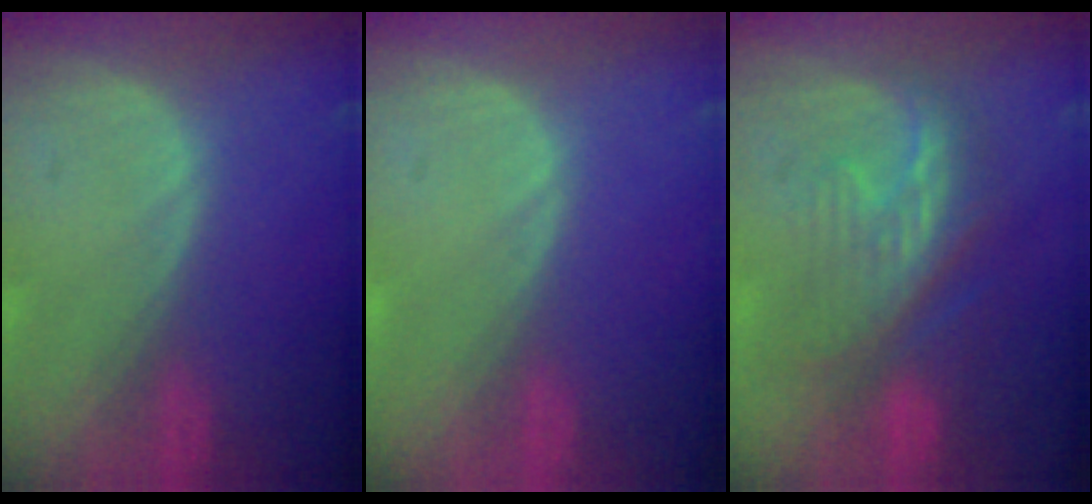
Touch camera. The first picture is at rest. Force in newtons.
{"total": 0.0}
{"total": 8.2, "press": 7.9, "slide": 1.8}